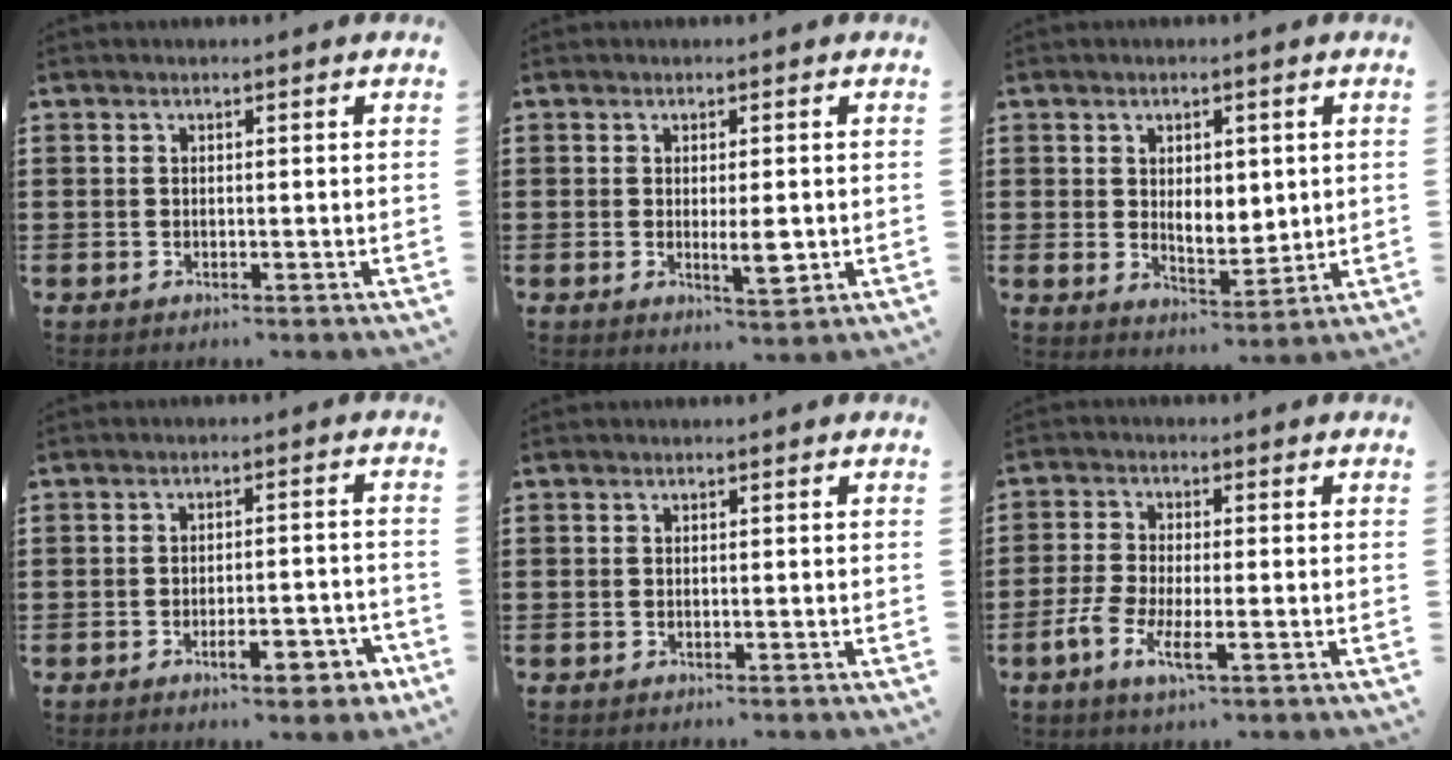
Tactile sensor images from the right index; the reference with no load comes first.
{"total": 4.0, "force": [-0.5, 1.0, 3.9], "torque": [-0.064, -0.001, -0.009]}
{"total": 4.2, "force": [1.5, 2.8, 2.6], "torque": [-0.045, 0.003, 0.023]}
{"total": 6.6, "force": [-3.7, 2.1, 5.1], "torque": [-0.069, -0.002, -0.061]}
{"total": 0.0}
{"total": 5.1, "force": [-2.2, 1.6, 4.4], "torque": [-0.101, -0.008, -0.046]}